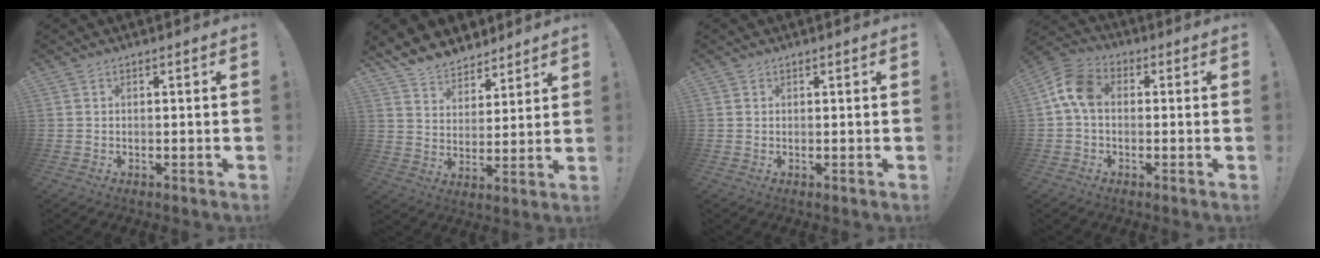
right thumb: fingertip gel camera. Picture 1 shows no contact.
{"total": 8.6, "force": [7.2, 4.6, 0.8], "torque": [-0.028, -0.064, 0.143]}
{"total": 0.9, "force": [0.7, 0.5, 0.0], "torque": [0.001, -0.001, 0.013]}
{"total": 9.4, "force": [0.8, 6.2, 7.0], "torque": [-0.141, 0.013, 0.020]}